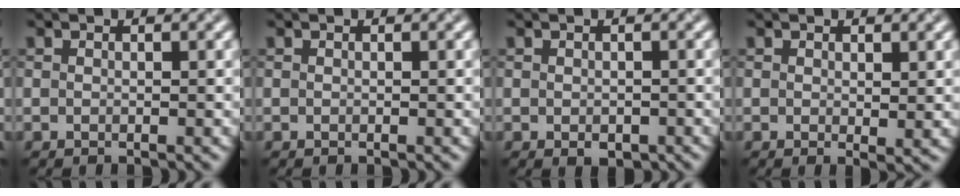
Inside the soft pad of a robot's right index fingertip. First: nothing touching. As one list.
[{"total": 0.0}, {"total": 1.1, "force": [-0.5, 0.8, 0.5], "torque": [-0.008, -0.001, -0.003]}, {"total": 1.1, "force": [0.4, 0.4, 1.0], "torque": [-0.014, -0.005, 0.010]}]